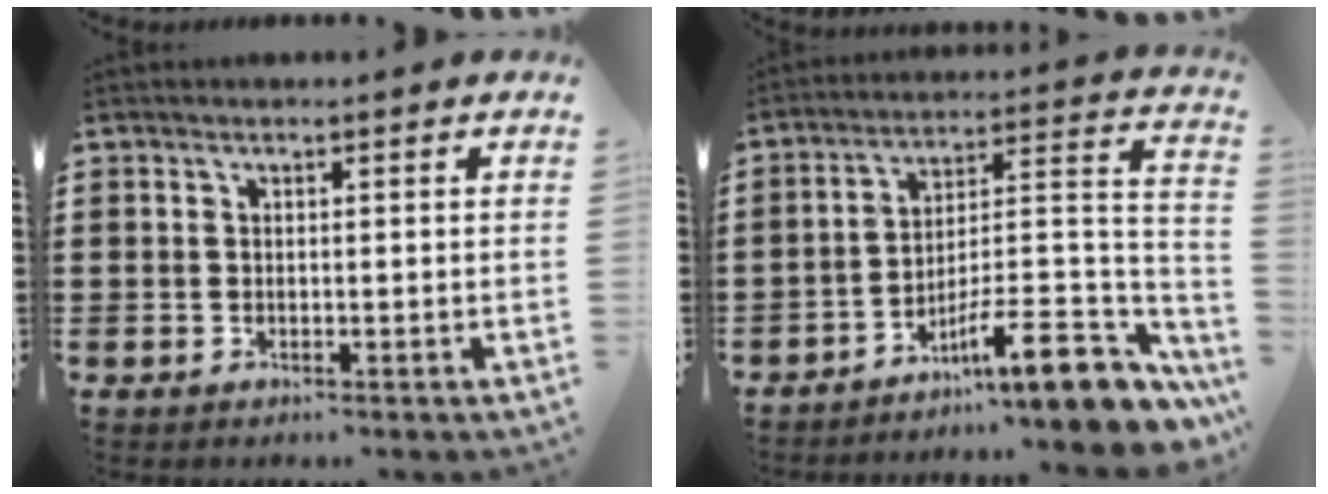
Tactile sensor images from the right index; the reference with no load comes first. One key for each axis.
{"total": 12.1, "fx": -8.1, "fy": 2.5, "fz": 8.6, "tx": -0.114, "ty": 0.013, "tz": -0.142}